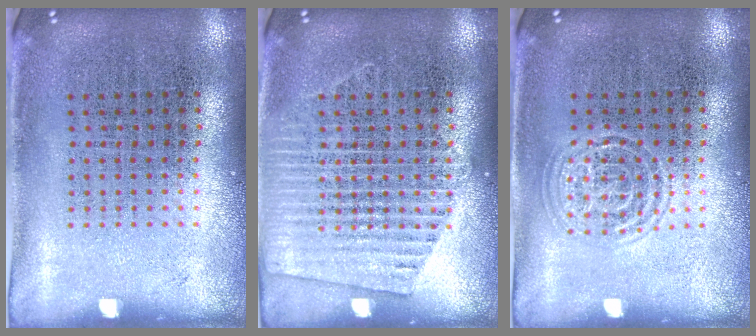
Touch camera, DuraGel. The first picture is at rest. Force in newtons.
{"total": 2.3, "press": 2.3, "slide": 0.4}
{"total": 1.3, "press": 1.3, "slide": 0.2}